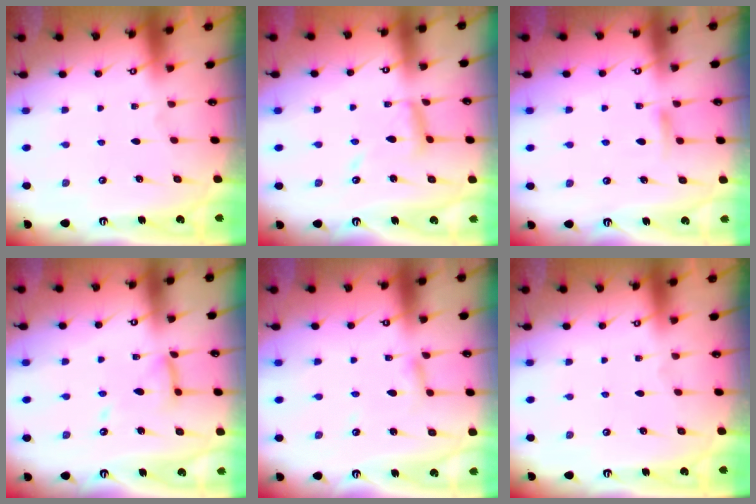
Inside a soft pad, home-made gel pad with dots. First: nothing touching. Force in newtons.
{"total": 11.0, "press": 11.0, "slide": 0.8}
{"total": 6.1, "press": 6.0, "slide": 0.8}
{"total": 11.6, "press": 11.6, "slide": 1.1}
{"total": 2.6, "press": 2.6, "slide": 0.2}
{"total": 0.0}